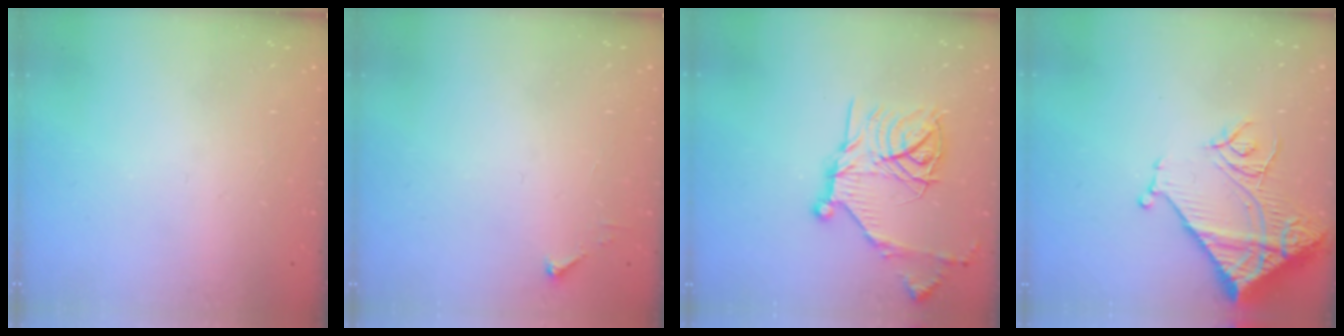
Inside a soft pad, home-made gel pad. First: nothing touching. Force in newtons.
{"total": 2.5, "press": 2.5, "slide": 0.3}
{"total": 19.9, "press": 19.8, "slide": 1.5}
{"total": 14.9, "press": 14.8, "slide": 1.6}